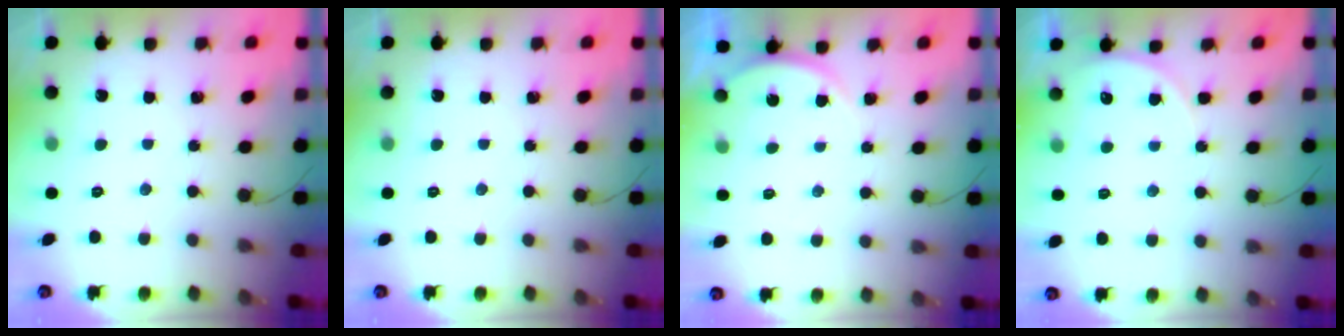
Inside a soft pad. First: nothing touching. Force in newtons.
{"total": 0.0}
{"total": 3.1, "press": 3.0, "slide": 0.5}
{"total": 5.1, "press": 5.1, "slide": 0.4}